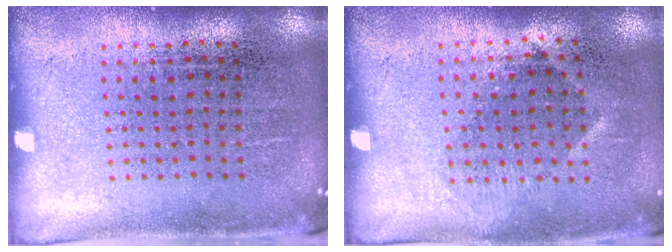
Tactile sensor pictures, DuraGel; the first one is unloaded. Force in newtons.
{"total": 0.9, "press": 0.7, "slide": 0.6}